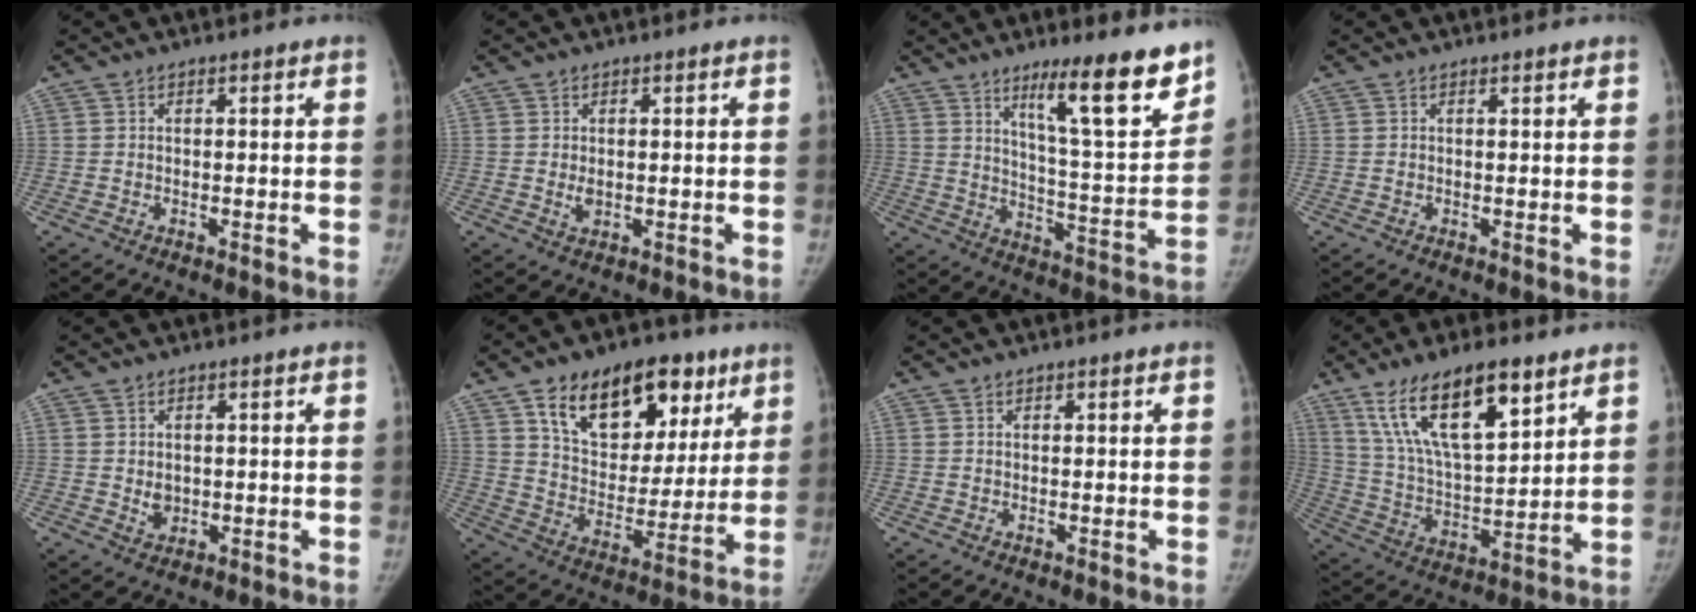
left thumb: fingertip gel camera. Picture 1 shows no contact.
{"total": 1.9, "force": [0.1, 1.2, 1.4], "torque": [-0.021, -0.005, 0.006]}
{"total": 16.8, "force": [11.4, 2.5, 12.1], "torque": [-0.151, -0.081, 0.182]}
{"total": 0.6, "force": [0.5, 0.1, 0.3], "torque": [-0.007, -0.003, 0.008]}
{"total": 2.7, "force": [0.1, 2.2, 1.5], "torque": [-0.015, -0.003, 0.010]}
{"total": 22.4, "force": [12.0, 13.4, 13.4], "torque": [-0.155, -0.027, 0.196]}
{"total": 0.6, "force": [0.2, 0.5, 0.1], "torque": [0.008, 0.002, 0.002]}
{"total": 18.8, "force": [11.1, 6.8, 13.7], "torque": [-0.218, -0.042, 0.210]}